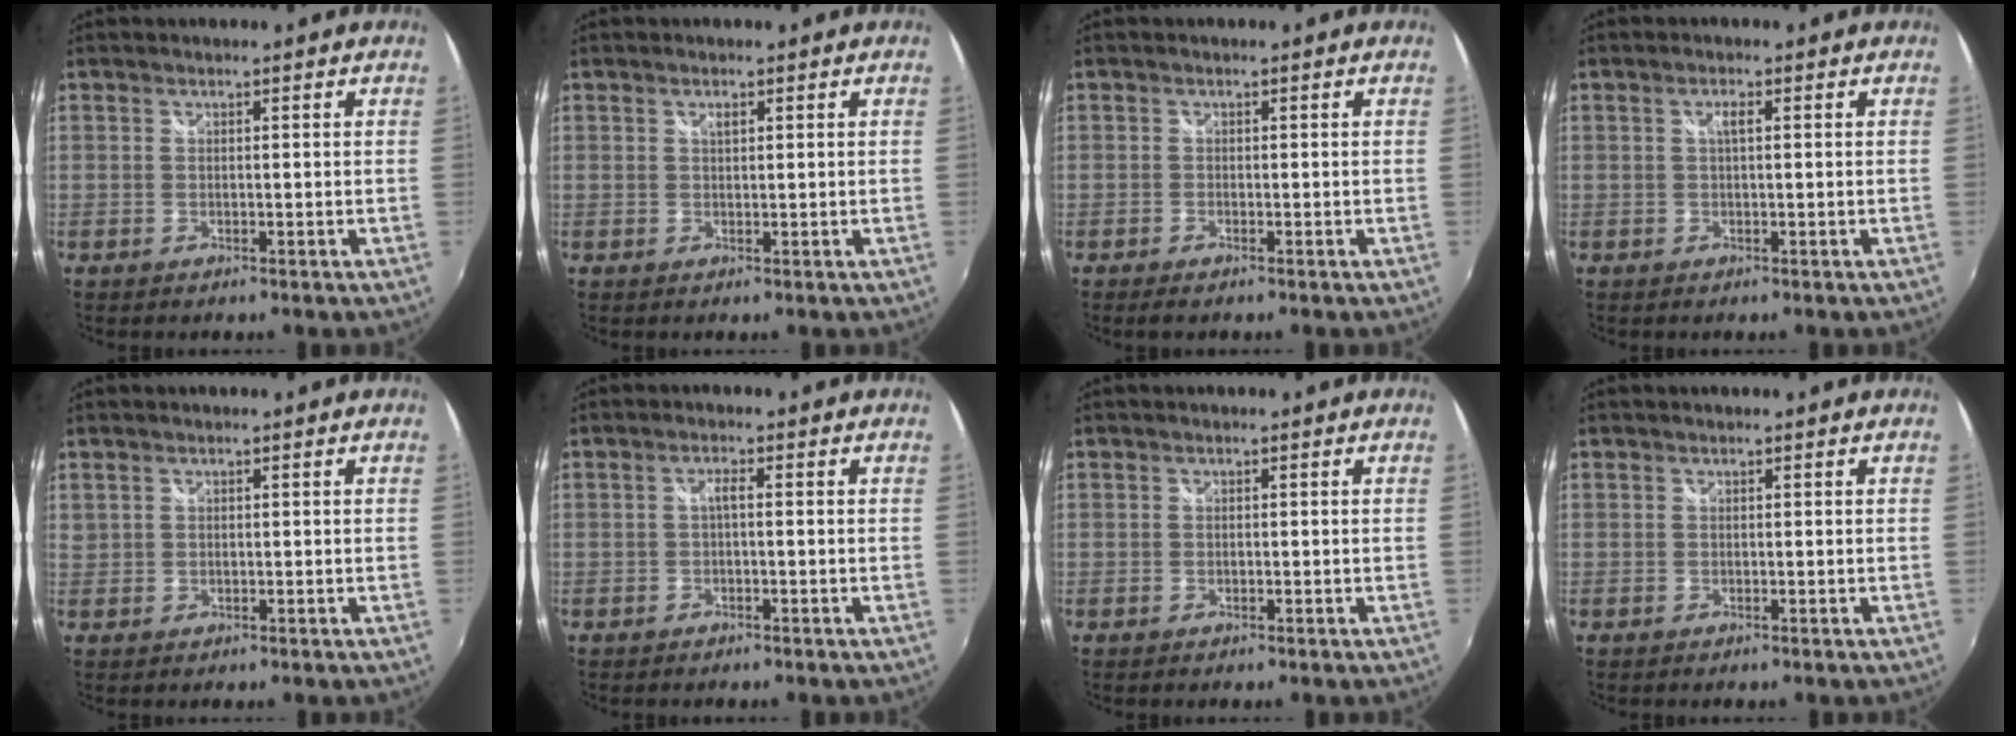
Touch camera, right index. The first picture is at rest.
{"total": 1.1, "force": [0.5, 0.5, 0.8], "torque": [-0.013, 0.002, 0.008]}
{"total": 1.2, "force": [-1.0, 0.3, 0.6], "torque": [-0.014, -0.006, -0.021]}
{"total": 1.5, "force": [0.4, 0.3, 1.5], "torque": [-0.027, 0.004, 0.004]}
{"total": 1.6, "force": [0.6, 1.3, 0.7], "torque": [-0.012, 0.001, 0.012]}
{"total": 1.5, "force": [-0.2, 0.3, 1.4], "torque": [-0.026, 0.005, -0.007]}
{"total": 0.0}
{"total": 0.0}